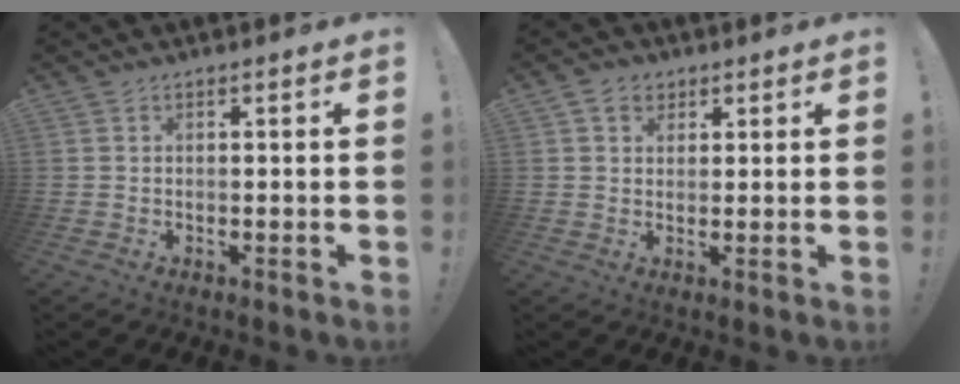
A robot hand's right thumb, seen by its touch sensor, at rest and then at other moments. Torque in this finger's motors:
{"motor_torque": [-0.01, 0.01, 0.02, -0.03, 0.00]}